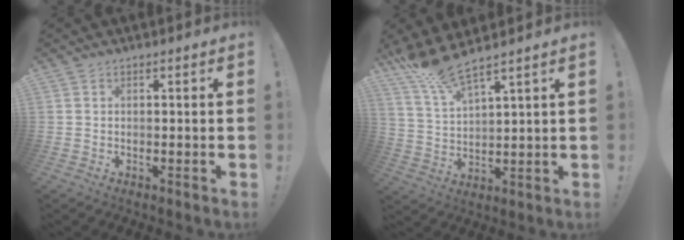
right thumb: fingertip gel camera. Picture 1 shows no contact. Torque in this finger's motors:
{"motor_torque": [-0.13, 1.81, 0.72, 0.84, 0.08]}